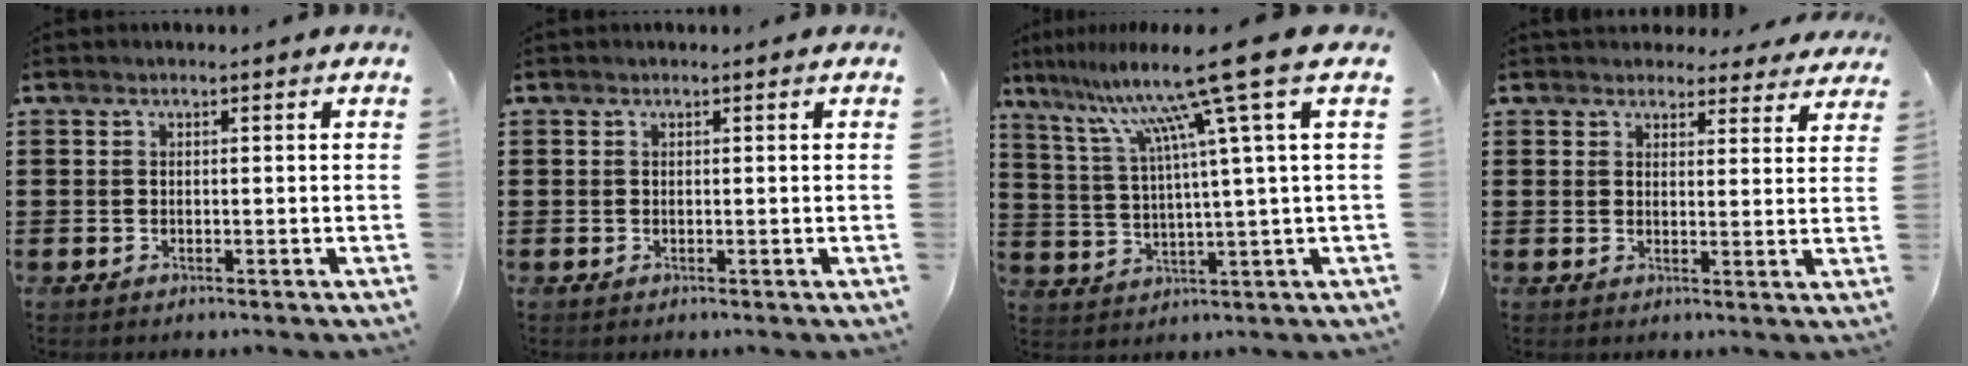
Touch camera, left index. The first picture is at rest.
{"total": 0.0}
{"total": 13.9, "force": [7.7, -1.5, 11.4], "torque": [-0.242, -0.036, 0.108]}
{"total": 3.9, "force": [3.7, 1.1, 0.5], "torque": [-0.005, -0.015, 0.067]}